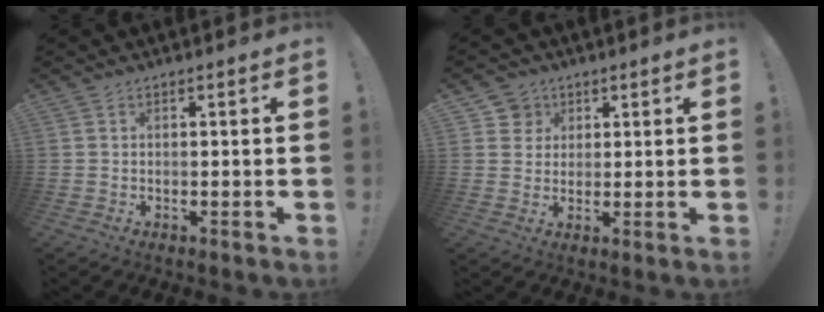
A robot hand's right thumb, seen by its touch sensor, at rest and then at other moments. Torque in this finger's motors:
{"motor_torque": [-0.17, 0.20, -0.02, 0.39, -0.02]}